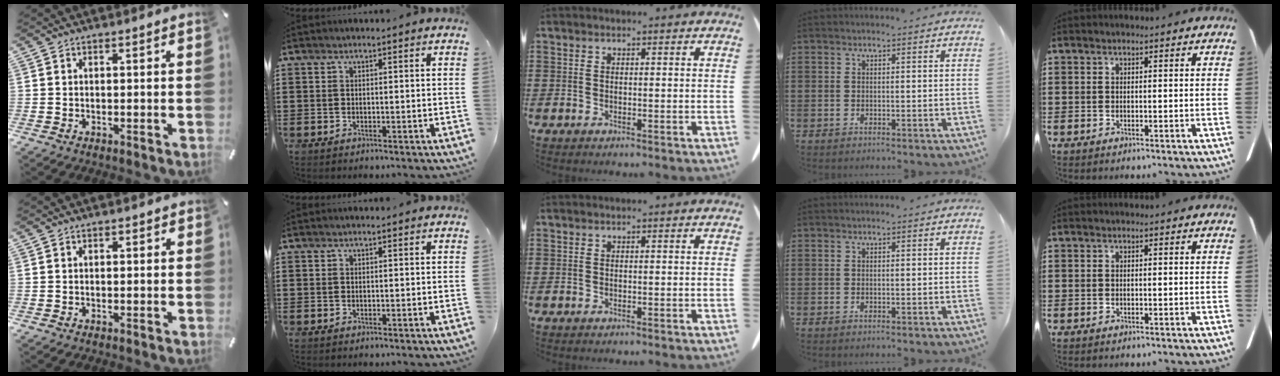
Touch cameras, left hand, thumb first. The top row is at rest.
{}